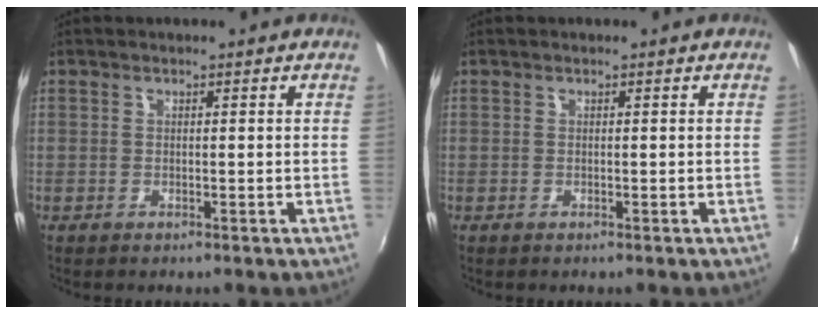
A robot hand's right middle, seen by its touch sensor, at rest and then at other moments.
{"total": 0.0}